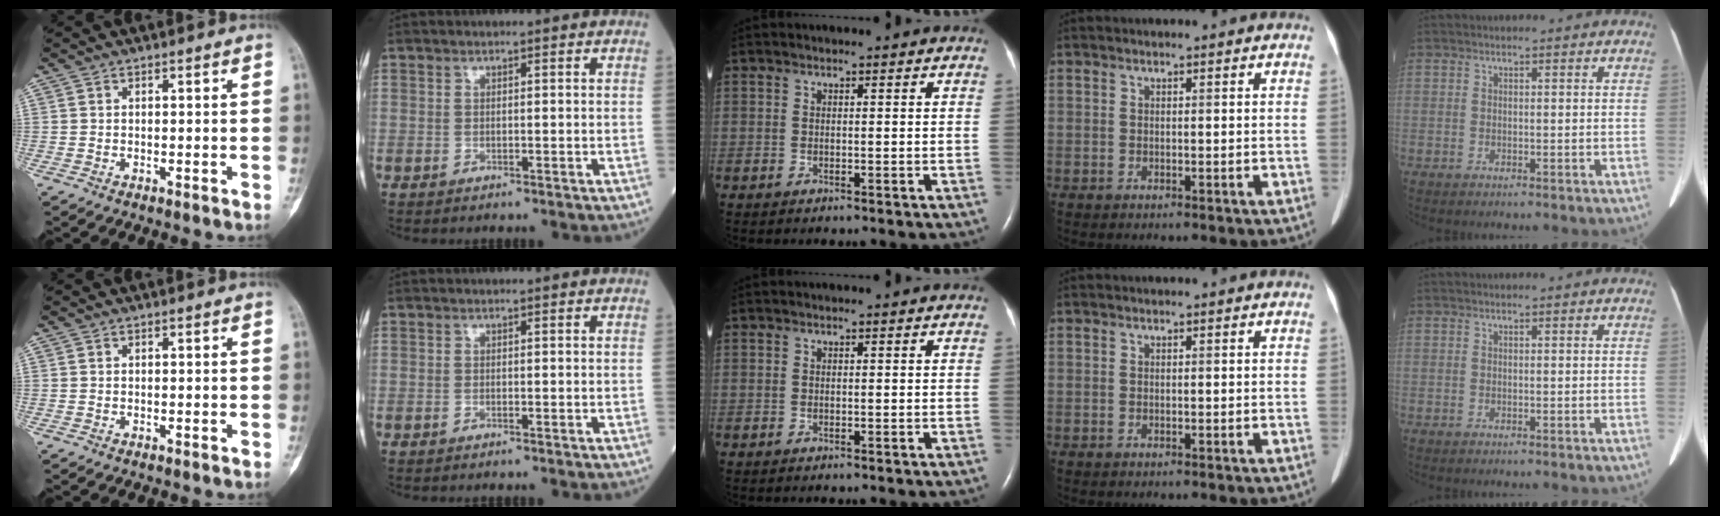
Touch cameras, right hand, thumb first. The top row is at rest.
{}